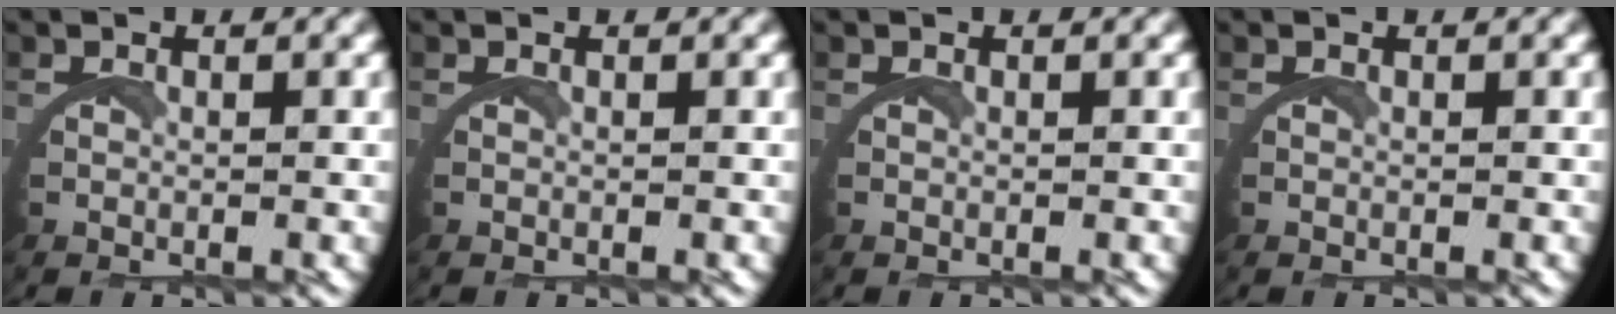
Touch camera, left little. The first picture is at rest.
{"total": 0.0}
{"total": 0.0}
{"total": 0.0}